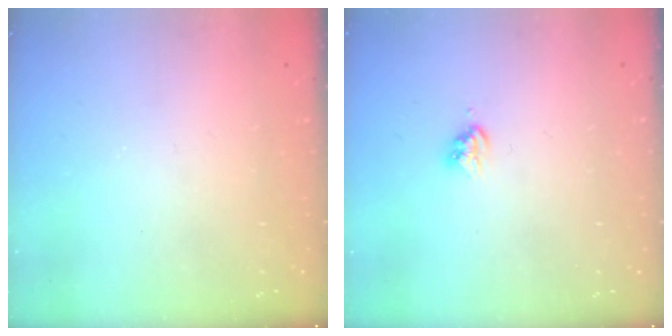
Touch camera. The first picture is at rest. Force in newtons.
{"total": 3.6, "press": 3.5, "slide": 0.4}